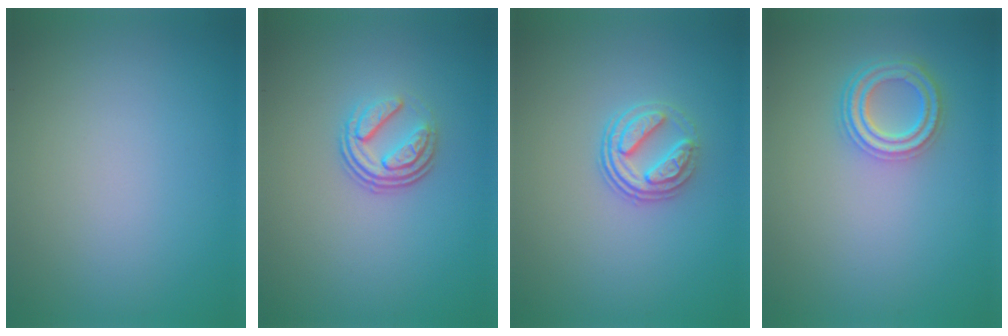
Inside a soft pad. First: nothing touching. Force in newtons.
{"total": 3.7, "press": 2.5, "slide": 2.7}
{"total": 3.1, "press": 2.6, "slide": 1.7}
{"total": 3.8, "press": 3.0, "slide": 2.3}